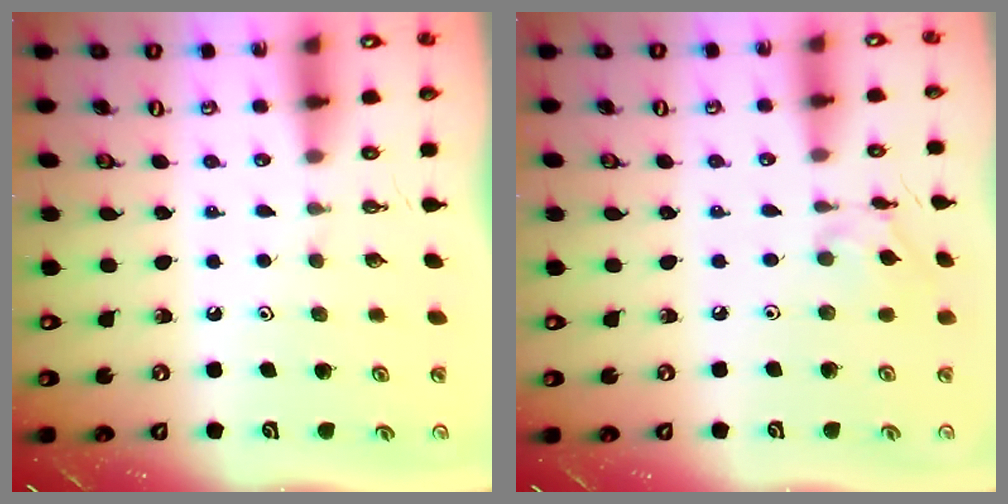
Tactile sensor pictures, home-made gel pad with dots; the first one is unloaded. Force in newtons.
{"total": 6.0, "press": 5.9, "slide": 0.6}